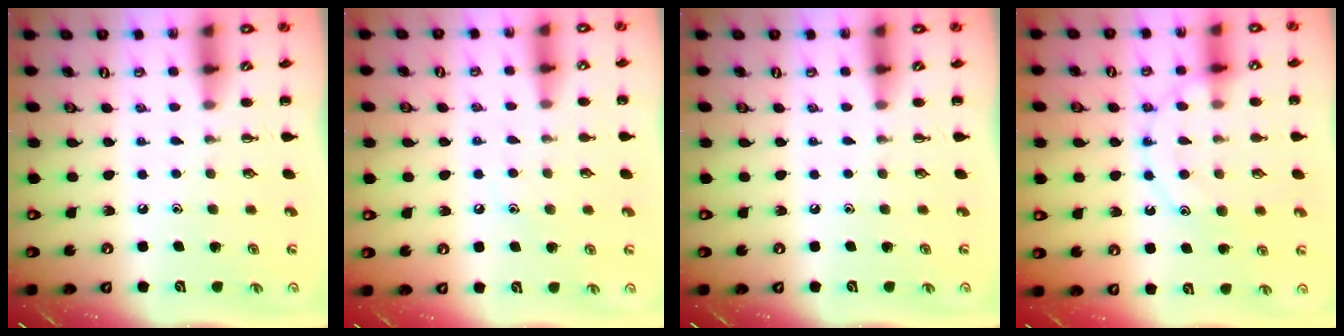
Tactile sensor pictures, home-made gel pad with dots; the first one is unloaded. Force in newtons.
{"total": 7.4, "press": 7.2, "slide": 1.9}
{"total": 0.0}
{"total": 12.6, "press": 12.5, "slide": 1.0}